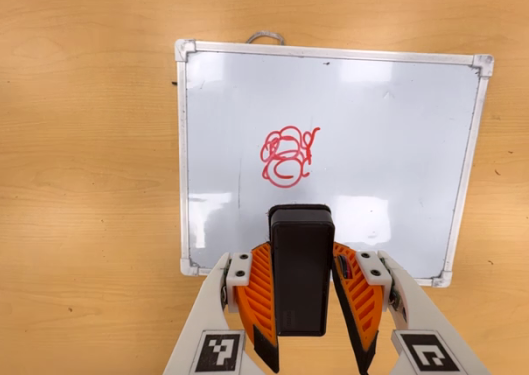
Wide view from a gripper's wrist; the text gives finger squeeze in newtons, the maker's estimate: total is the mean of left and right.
{"total": 6.0, "left": 4.8, "right": 7.3}